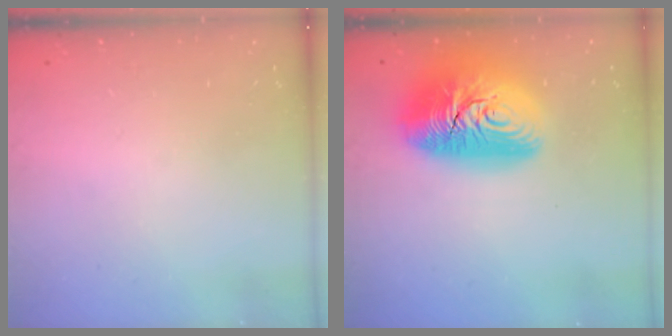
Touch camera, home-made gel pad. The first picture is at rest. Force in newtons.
{"total": 20.2, "press": 20.1, "slide": 1.4}